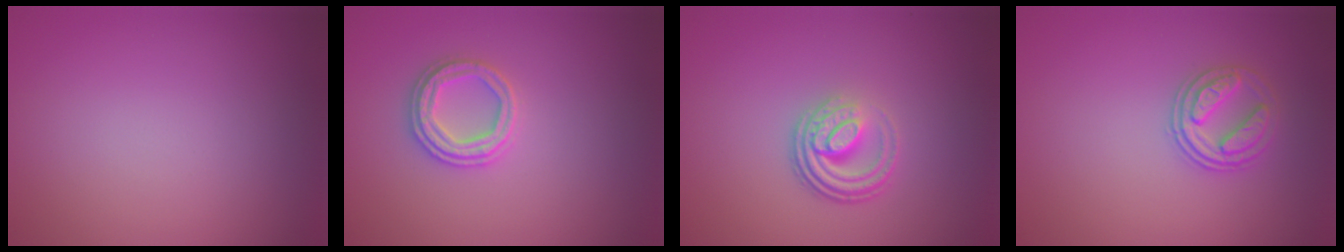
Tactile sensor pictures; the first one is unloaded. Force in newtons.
{"total": 2.6, "press": 2.5, "slide": 0.3}
{"total": 4.2, "press": 2.8, "slide": 3.1}
{"total": 2.6, "press": 2.5, "slide": 0.7}